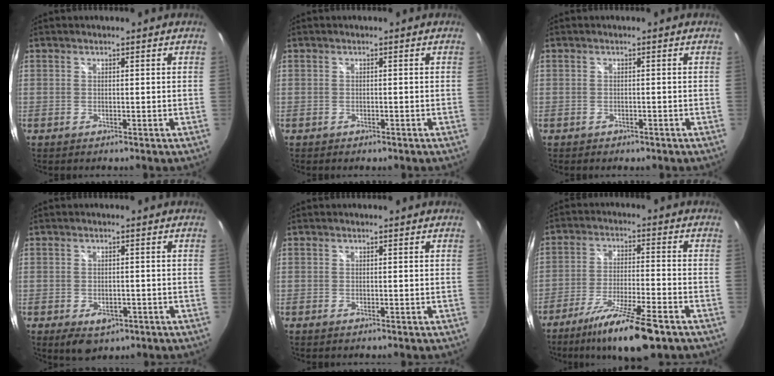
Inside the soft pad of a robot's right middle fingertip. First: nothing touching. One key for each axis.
{"total": 0.9, "fx": -0.6, "fy": 0.6, "fz": 0.2, "tx": -0.007, "ty": -0.001, "tz": -0.009}
{"total": 1.4, "fx": -1.0, "fy": 0.9, "fz": 0.5, "tx": -0.012, "ty": -0.003, "tz": -0.013}
{"total": 4.7, "fx": -2.3, "fy": 3.0, "fz": 2.8, "tx": -0.049, "ty": -0.010, "tz": -0.026}
{"total": 0.0}
{"total": 13.0, "fx": -9.3, "fy": 1.4, "fz": 9.0, "tx": -0.180, "ty": -0.027, "tz": -0.159}